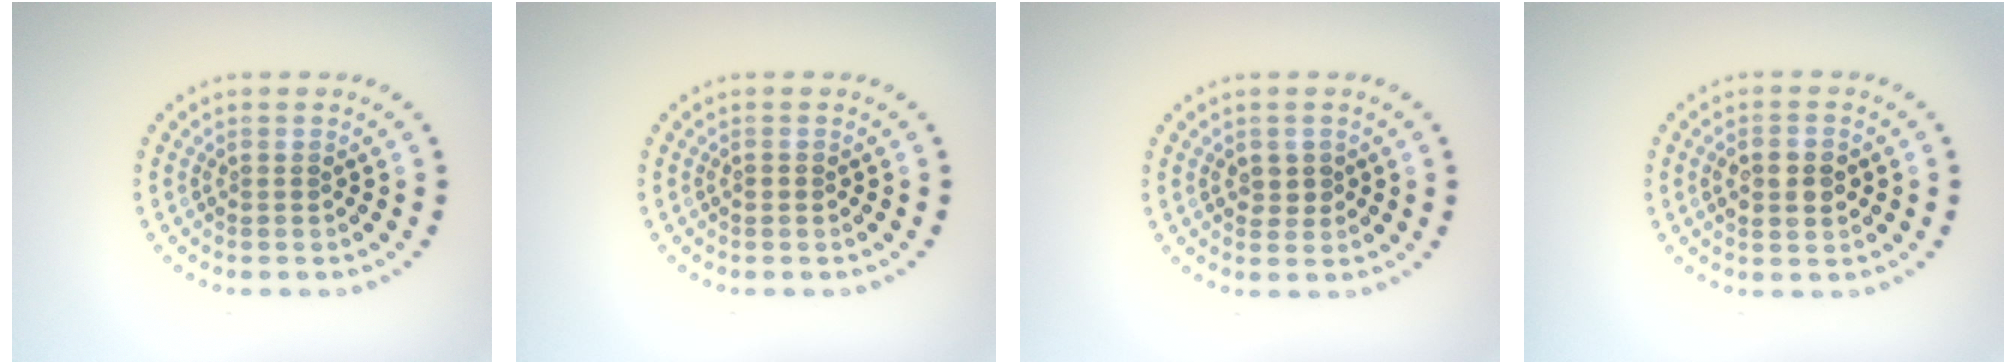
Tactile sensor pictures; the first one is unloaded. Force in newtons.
{"total": 0.7, "press": 0.7, "slide": 0.1}
{"total": 1.3, "press": 1.3, "slide": 0.3}
{"total": 3.4, "press": 3.4, "slide": 0.4}